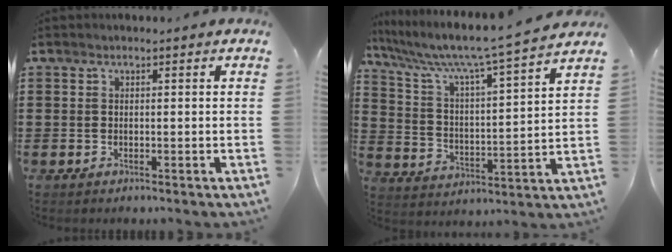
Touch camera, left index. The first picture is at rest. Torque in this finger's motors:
{"motor_torque": [2.03, -0.11, 0.29, 0.09]}